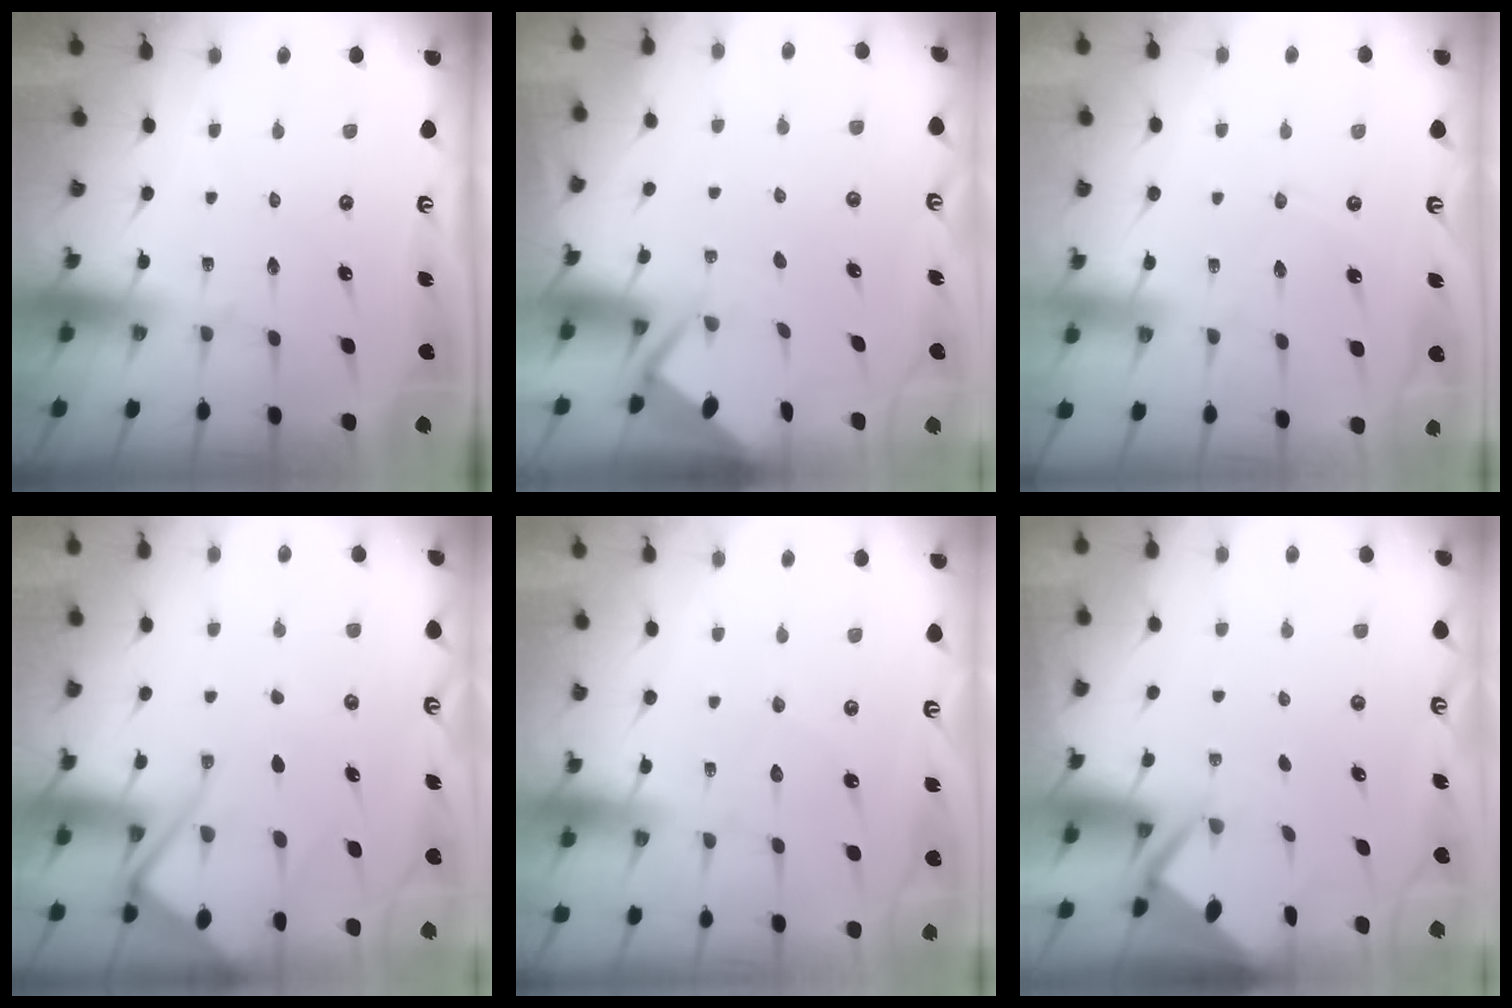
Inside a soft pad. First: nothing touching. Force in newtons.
{"total": 2.9, "press": 2.9, "slide": 0.4}
{"total": 4.0, "press": 4.0, "slide": 0.3}
{"total": 12.3, "press": 12.3, "slide": 1.3}
{"total": 3.5, "press": 3.5, "slide": 0.4}
{"total": 2.7, "press": 2.6, "slide": 0.3}